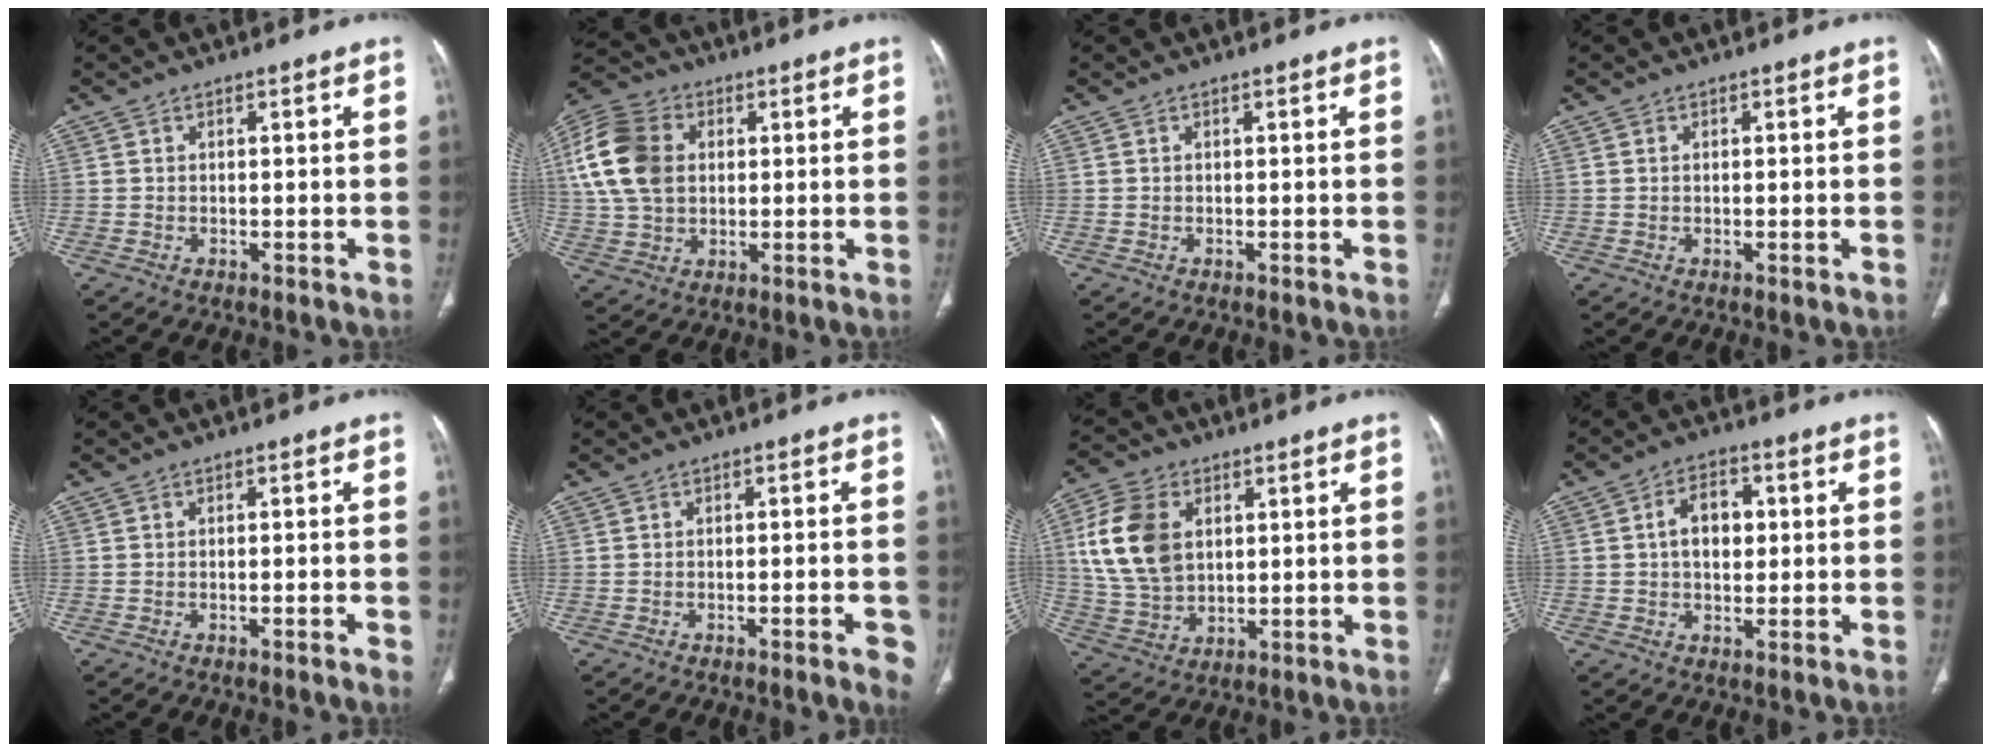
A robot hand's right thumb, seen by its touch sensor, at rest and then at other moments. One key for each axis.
{"total": 15.5, "fx": 2.9, "fy": 11.3, "fz": 10.3, "tx": -0.203, "ty": 0.012, "tz": 0.051}
{"total": 0.0}
{"total": 0.6, "fx": 0.0, "fy": 0.4, "fz": 0.5, "tx": -0.012, "ty": -0.001, "tz": 0.002}
{"total": 1.8, "fx": -0.8, "fy": 0.2, "fz": 1.6, "tx": -0.029, "ty": 0.000, "tz": -0.009}
{"total": 4.5, "fx": -2.2, "fy": 0.8, "fz": 3.8, "tx": -0.047, "ty": 0.005, "tz": -0.024}
{"total": 14.4, "fx": 3.5, "fy": 9.9, "fz": 9.9, "tx": -0.188, "ty": -0.004, "tz": 0.073}
{"total": 7.2, "fx": 0.8, "fy": 4.7, "fz": 5.3, "tx": -0.065, "ty": 0.011, "tz": 0.009}